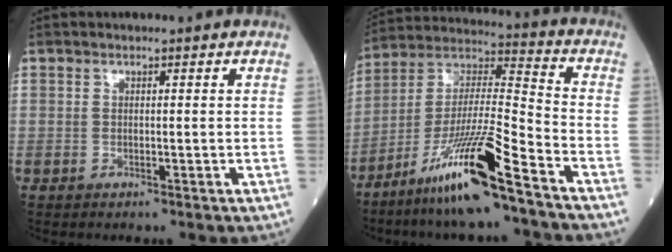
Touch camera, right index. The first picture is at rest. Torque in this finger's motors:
{"motor_torque": [1.84, -0.31, 1.06, 0.21]}